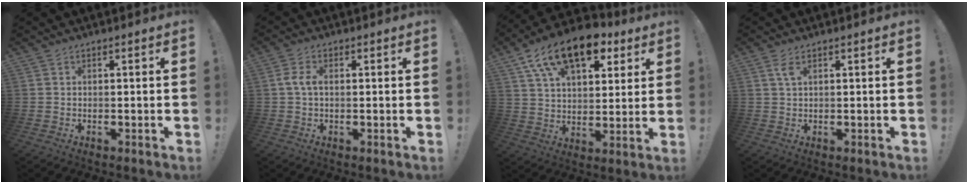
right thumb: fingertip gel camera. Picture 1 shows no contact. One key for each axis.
{"total": 3.7, "fx": 0.0, "fy": 1.8, "fz": 3.3, "tx": -0.073, "ty": 0.011, "tz": 0.001}
{"total": 17.9, "fx": 10.2, "fy": 9.7, "fz": 11.1, "tx": -0.180, "ty": -0.051, "tz": 0.183}
{"total": 2.8, "fx": 1.2, "fy": 0.9, "fz": 2.3, "tx": -0.048, "ty": 0.002, "tz": 0.021}